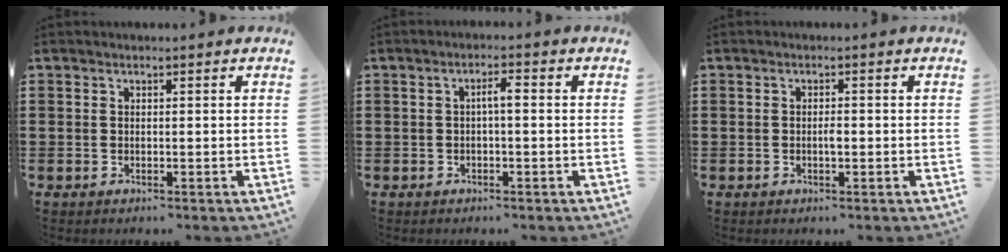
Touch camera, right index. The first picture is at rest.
{"total": 2.1, "force": [-0.1, 0.4, 2.0], "torque": [-0.040, 0.006, -0.005]}
{"total": 1.4, "force": [-0.3, 0.5, 1.3], "torque": [-0.027, 0.000, -0.005]}